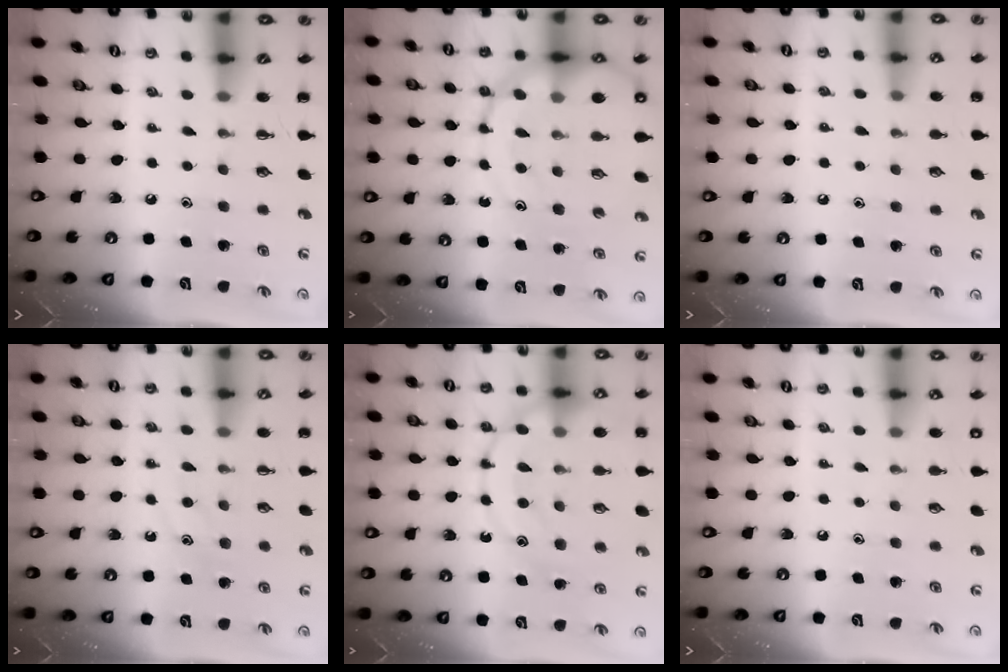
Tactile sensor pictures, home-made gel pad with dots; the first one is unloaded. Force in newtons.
{"total": 17.5, "press": 17.1, "slide": 3.7}
{"total": 6.2, "press": 5.8, "slide": 2.1}
{"total": 10.3, "press": 10.2, "slide": 0.8}
{"total": 19.5, "press": 19.4, "slide": 1.7}
{"total": 1.1, "press": 1.1, "slide": 0.2}